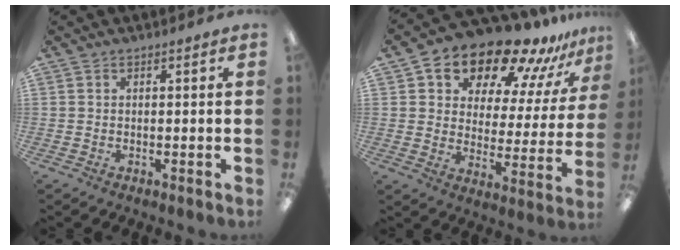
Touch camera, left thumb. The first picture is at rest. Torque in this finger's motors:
{"motor_torque": [0.37, 0.55, 1.22, -1.55, 0.12]}